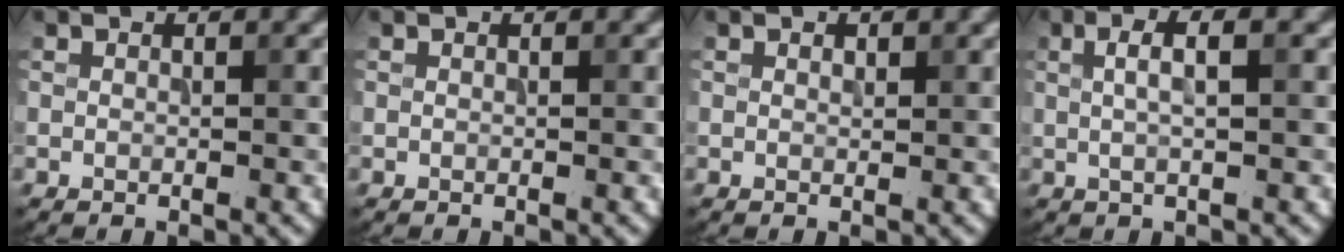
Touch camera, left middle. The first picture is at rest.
{"total": 0.0}
{"total": 0.5, "force": [0.3, 0.3, 0.3], "torque": [-0.004, -0.002, 0.005]}
{"total": 2.9, "force": [0.6, 0.7, 2.8], "torque": [-0.046, 0.008, 0.009]}